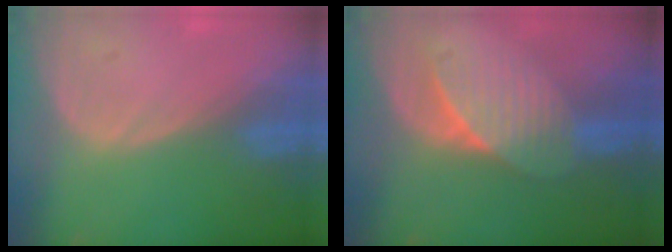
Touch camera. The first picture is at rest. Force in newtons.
{"total": 7.4, "press": 6.6, "slide": 3.4}